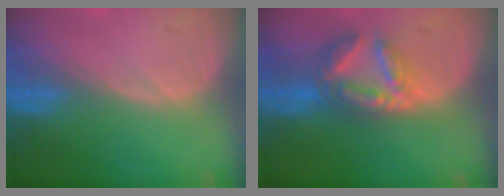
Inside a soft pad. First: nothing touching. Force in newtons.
{"total": 6.9, "press": 6.1, "slide": 3.4}